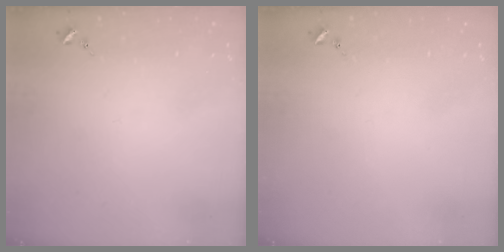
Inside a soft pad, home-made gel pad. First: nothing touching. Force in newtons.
{"total": 0.0}